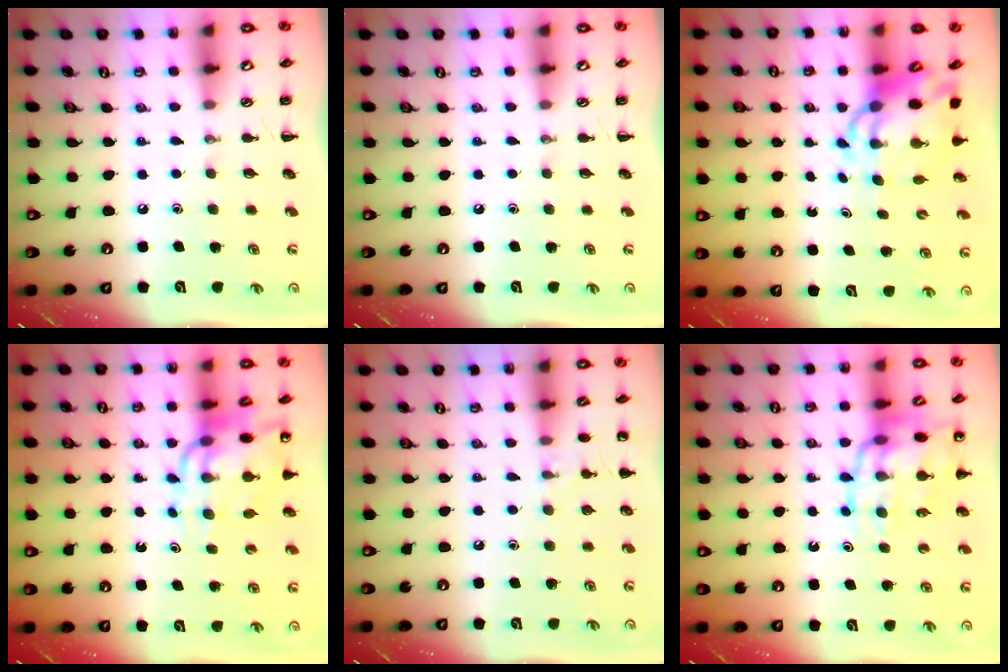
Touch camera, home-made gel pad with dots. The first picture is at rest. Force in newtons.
{"total": 0.0}
{"total": 9.6, "press": 9.1, "slide": 3.1}
{"total": 13.1, "press": 12.5, "slide": 4.1}
{"total": 5.2, "press": 4.9, "slide": 1.6}
{"total": 19.8, "press": 19.4, "slide": 4.1}